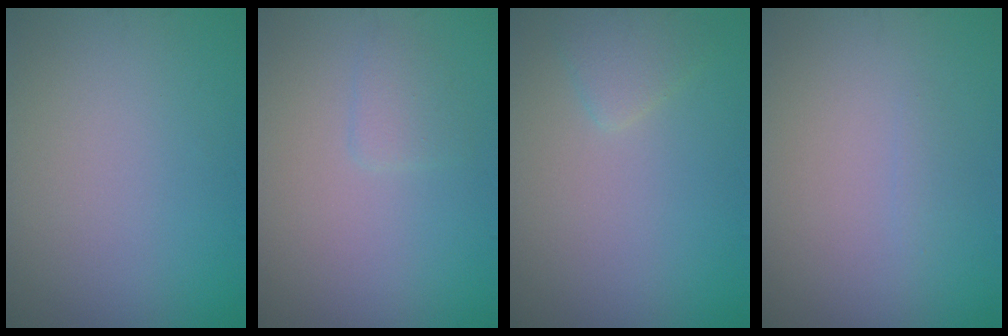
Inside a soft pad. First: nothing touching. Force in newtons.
{"total": 1.4, "press": 1.4, "slide": 0.1}
{"total": 1.7, "press": 1.7, "slide": 0.2}
{"total": 0.6, "press": 0.6, "slide": 0.0}